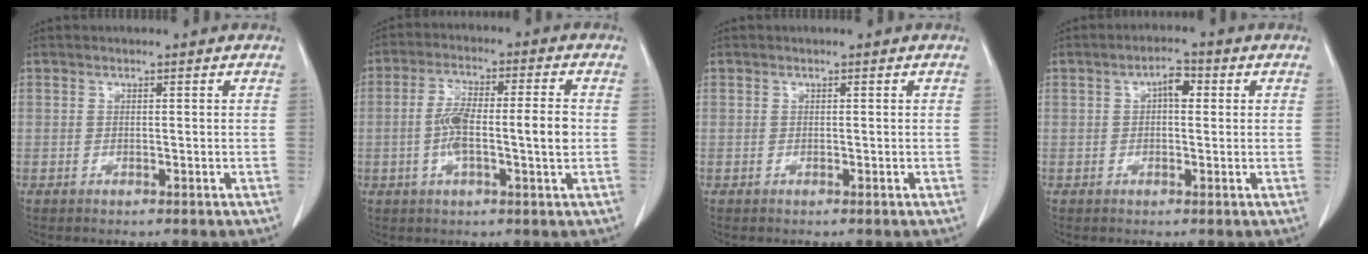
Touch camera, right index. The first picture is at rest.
{"total": 9.1, "force": [-0.9, 1.4, 8.9], "torque": [-0.167, 0.016, -0.018]}
{"total": 0.0}
{"total": 3.2, "force": [0.7, 1.5, 2.7], "torque": [-0.045, 0.012, 0.008]}